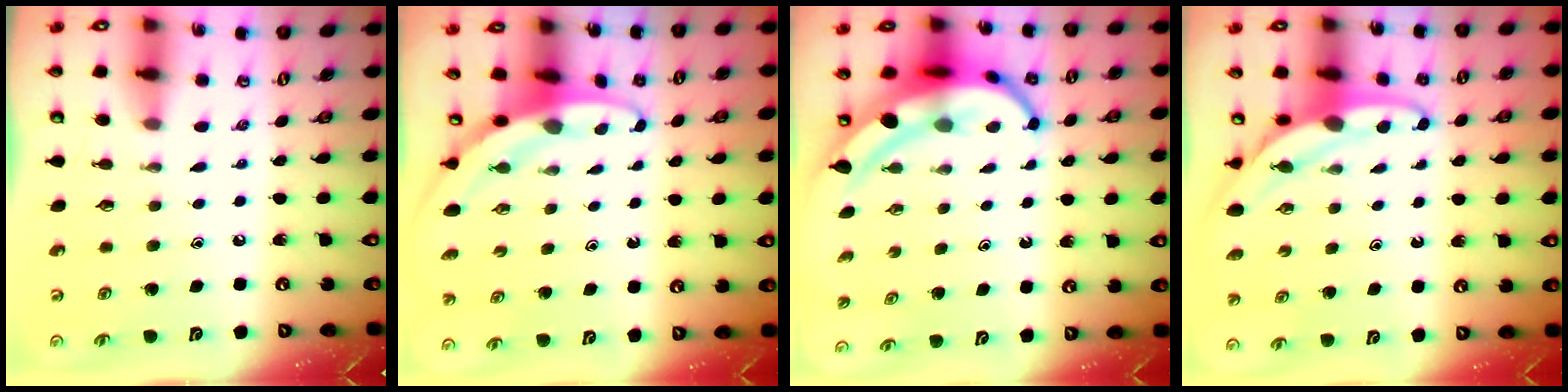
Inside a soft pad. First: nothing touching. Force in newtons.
{"total": 2.9, "press": 2.9, "slide": 0.1}
{"total": 8.0, "press": 7.9, "slide": 0.7}
{"total": 5.1, "press": 5.0, "slide": 0.4}